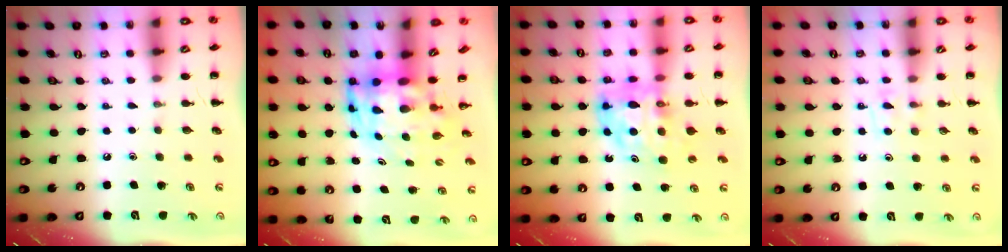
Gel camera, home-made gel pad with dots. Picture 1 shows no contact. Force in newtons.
{"total": 5.6, "press": 5.3, "slide": 1.8}
{"total": 10.9, "press": 10.4, "slide": 3.4}
{"total": 4.8, "press": 4.5, "slide": 1.7}